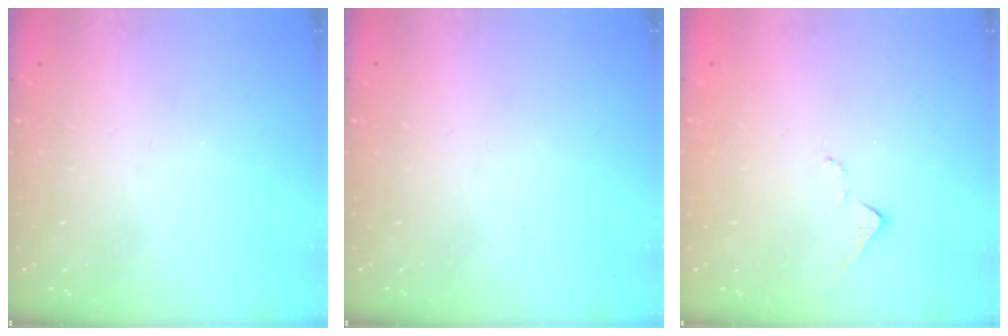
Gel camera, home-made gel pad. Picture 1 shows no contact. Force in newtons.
{"total": 0.0}
{"total": 7.0, "press": 6.9, "slide": 0.9}